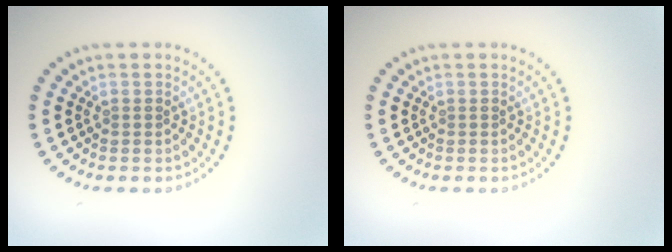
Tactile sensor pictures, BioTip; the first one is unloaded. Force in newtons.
{"total": 0.0}